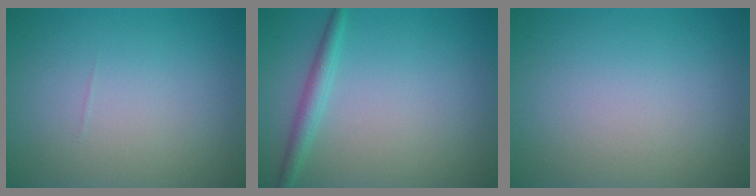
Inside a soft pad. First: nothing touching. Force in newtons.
{"total": 1.9, "press": 1.9, "slide": 0.2}
{"total": 0.0}